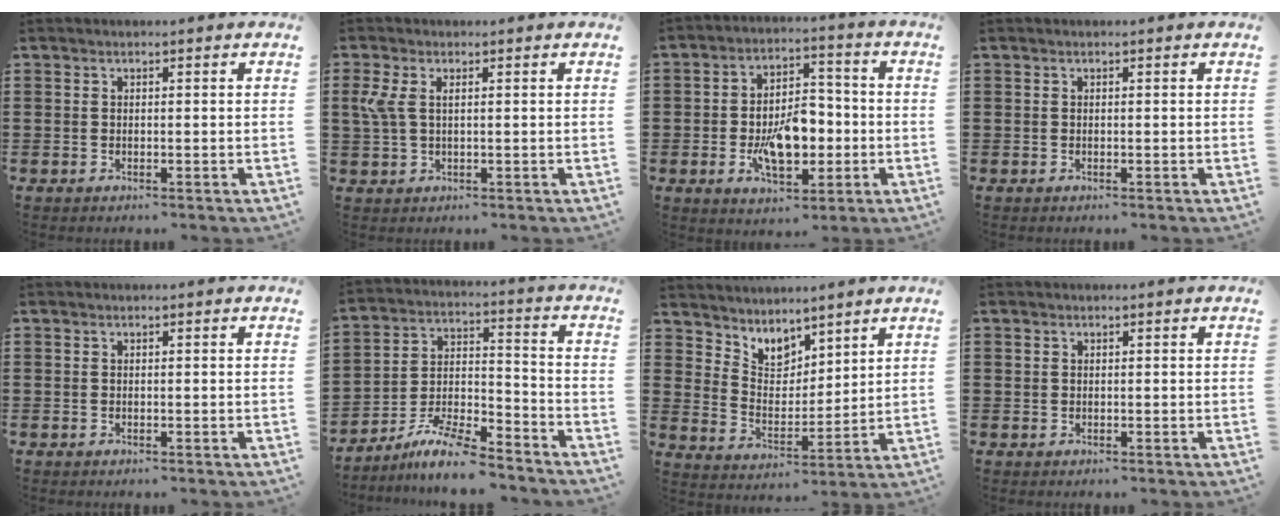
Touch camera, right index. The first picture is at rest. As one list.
[{"total": 3.2, "force": [0.8, 1.6, 2.7], "torque": [-0.080, -0.002, 0.006]}, {"total": 9.5, "force": [-2.2, 5.2, 7.7], "torque": [-0.125, -0.003, -0.042]}, {"total": 0.0}, {"total": 0.0}, {"total": 9.2, "force": [-8.1, 1.6, 4.0], "torque": [-0.071, 0.018, -0.156]}, {"total": 5.1, "force": [4.5, 2.4, 0.6], "torque": [-0.037, -0.025, 0.083]}, {"total": 0.6, "force": [0.3, 0.5, 0.1], "torque": [-0.003, 0.003, 0.005]}]